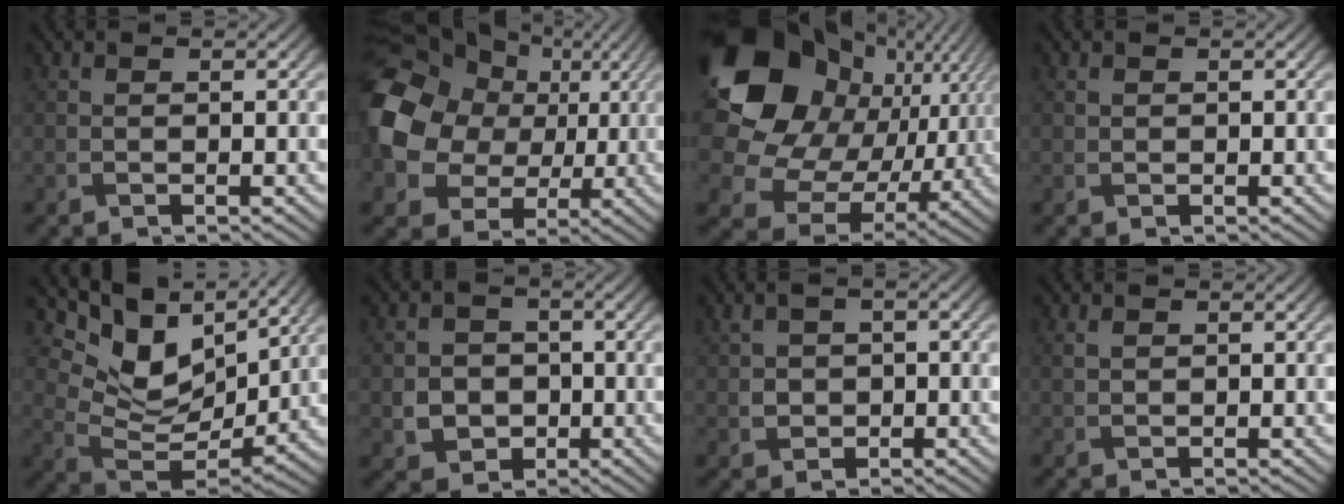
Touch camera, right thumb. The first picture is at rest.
{"total": 16.6, "force": [2.5, 13.7, 9.1], "torque": [-0.243, 0.011, 0.041]}
{"total": 21.2, "force": [4.8, 16.5, 12.4], "torque": [-0.287, -0.018, 0.112]}
{"total": 0.7, "force": [0.3, 0.5, 0.3], "torque": [-0.010, -0.002, 0.009]}
{"total": 12.5, "force": [7.4, 6.8, 7.4], "torque": [-0.153, 0.006, 0.131]}
{"total": 5.3, "force": [-0.8, 4.9, 2.0], "torque": [-0.051, -0.006, -0.024]}
{"total": 2.8, "force": [0.2, 2.2, 1.7], "torque": [-0.042, -0.001, 0.006]}
{"total": 1.4, "force": [0.6, 0.7, 1.0], "torque": [-0.028, 0.002, 0.017]}